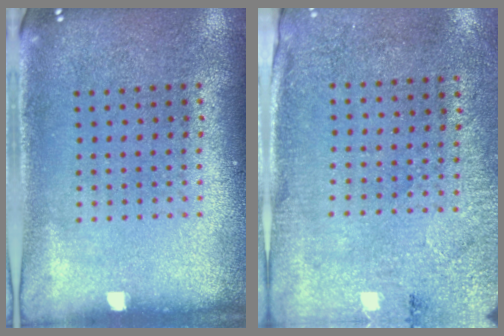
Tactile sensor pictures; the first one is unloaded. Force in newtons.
{"total": 2.7, "press": 2.2, "slide": 1.5}